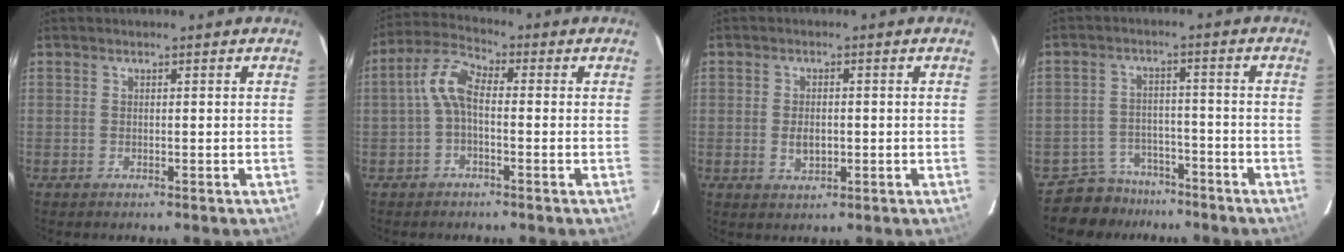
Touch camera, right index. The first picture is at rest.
{"total": 5.9, "force": [-0.8, 2.7, 5.2], "torque": [-0.118, 0.023, -0.022]}
{"total": 3.5, "force": [-0.5, 2.3, 2.6], "torque": [-0.046, -0.004, -0.006]}
{"total": 7.6, "force": [-6.4, 4.2, 0.0], "torque": [-0.019, 0.021, -0.097]}